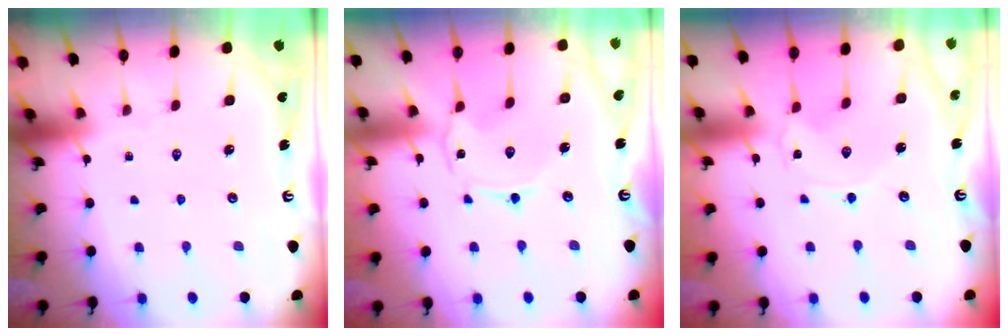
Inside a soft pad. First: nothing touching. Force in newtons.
{"total": 0.0}
{"total": 0.0}